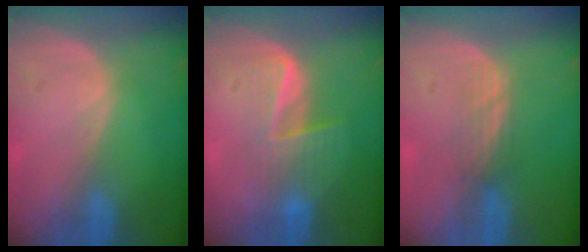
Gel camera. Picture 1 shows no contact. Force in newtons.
{"total": 5.8, "press": 5.5, "slide": 2.0}
{"total": 2.4, "press": 2.3, "slide": 0.8}